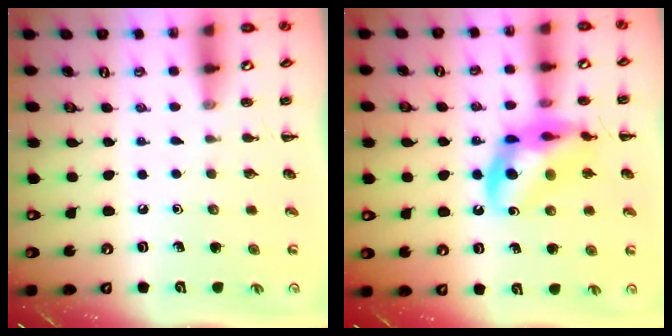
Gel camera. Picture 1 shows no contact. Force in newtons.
{"total": 14.8, "press": 14.4, "slide": 3.2}